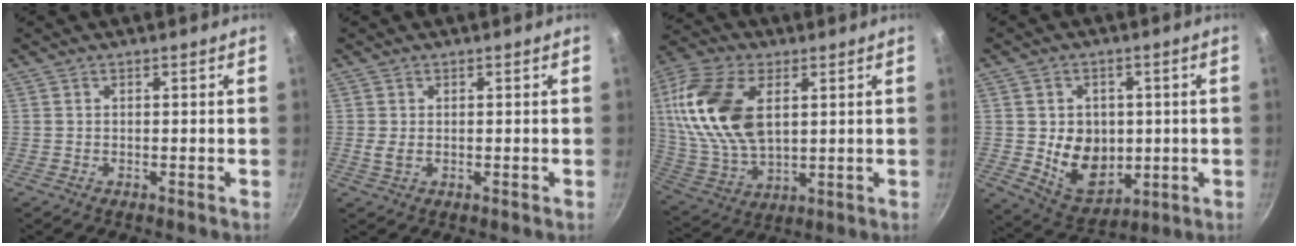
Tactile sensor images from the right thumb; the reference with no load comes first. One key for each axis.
{"total": 1.6, "fx": 0.2, "fy": 0.8, "fz": 1.4, "tx": -0.026, "ty": -0.002, "tz": 0.006}
{"total": 20.1, "fx": 5.1, "fy": 11.7, "fz": 15.5, "tx": -0.298, "ty": -0.013, "tz": 0.101}
{"total": 11.8, "fx": -0.3, "fy": 9.4, "fz": 7.2, "tx": -0.080, "ty": -0.014, "tz": 0.018}